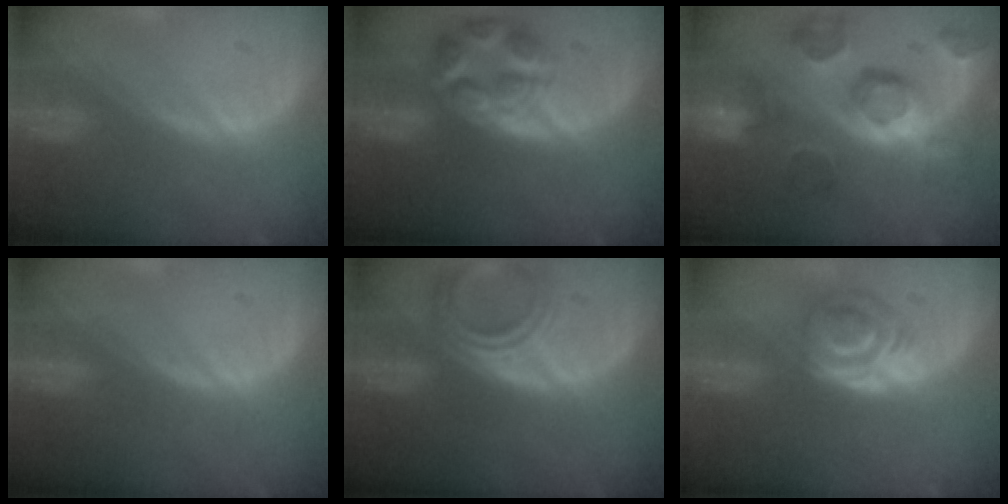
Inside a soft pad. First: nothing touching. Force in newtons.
{"total": 7.7, "press": 6.9, "slide": 3.4}
{"total": 11.7, "press": 10.2, "slide": 5.7}
{"total": 0.0}
{"total": 5.7, "press": 5.2, "slide": 2.4}
{"total": 6.3, "press": 5.2, "slide": 3.5}